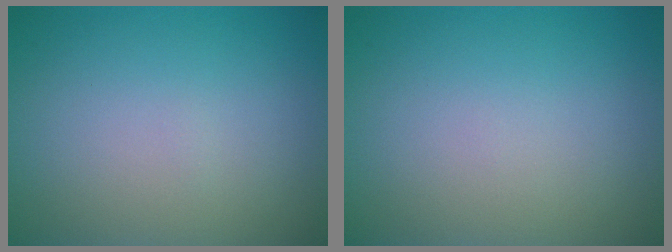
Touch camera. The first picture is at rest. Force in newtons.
{"total": 0.0}